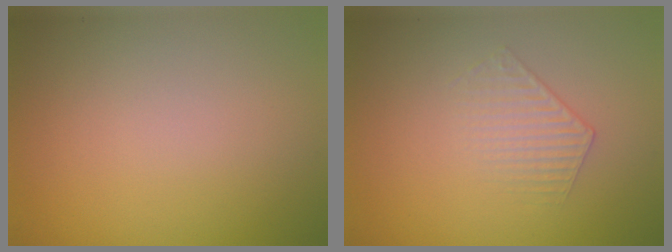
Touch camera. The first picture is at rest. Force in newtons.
{"total": 1.3, "press": 0.6, "slide": 1.2}